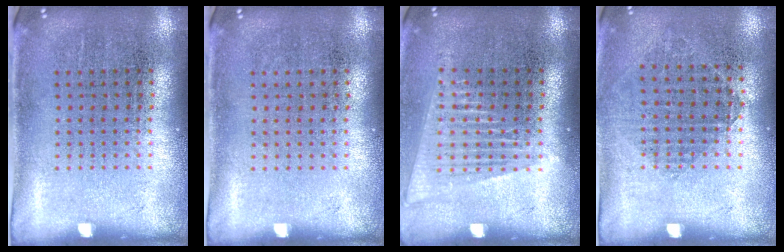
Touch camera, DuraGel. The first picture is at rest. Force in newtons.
{"total": 0.0}
{"total": 1.4, "press": 1.3, "slide": 0.6}
{"total": 0.8, "press": 0.8, "slide": 0.3}